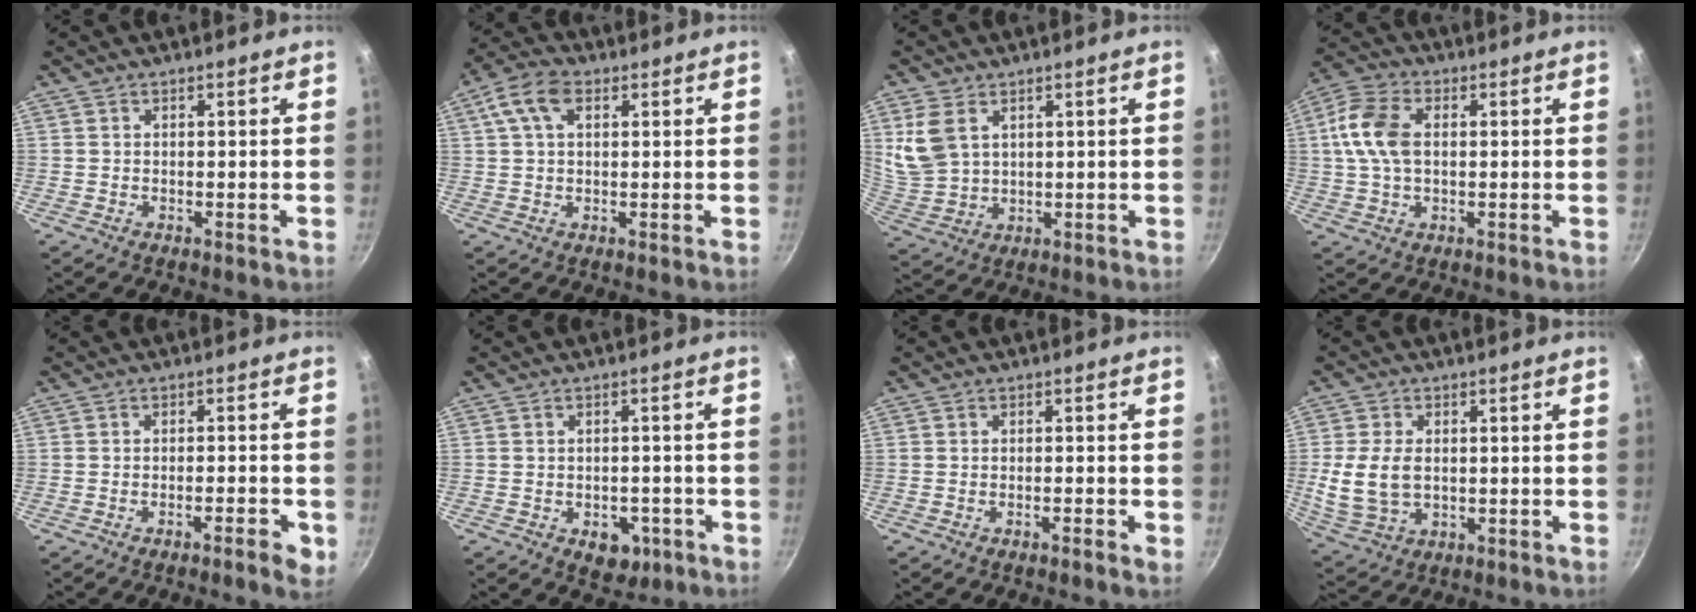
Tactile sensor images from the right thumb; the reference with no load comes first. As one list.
[{"total": 7.3, "force": [2.6, 4.3, 5.3], "torque": [-0.104, 0.014, 0.043]}, {"total": 8.2, "force": [3.3, 5.5, 5.2], "torque": [-0.099, -0.015, 0.081]}, {"total": 10.0, "force": [1.2, 6.4, 7.6], "torque": [-0.148, 0.016, 0.013]}, {"total": 4.5, "force": [-2.3, 1.0, 3.8], "torque": [-0.050, 0.012, -0.031]}, {"total": 6.1, "force": [-2.5, 4.1, 3.7], "torque": [-0.024, 0.014, -0.023]}, {"total": 1.4, "force": [-0.9, 0.0, 1.1], "torque": [-0.023, 0.007, -0.016]}, {"total": 8.9, "force": [0.1, 6.3, 6.3], "torque": [-0.120, -0.005, 0.010]}]